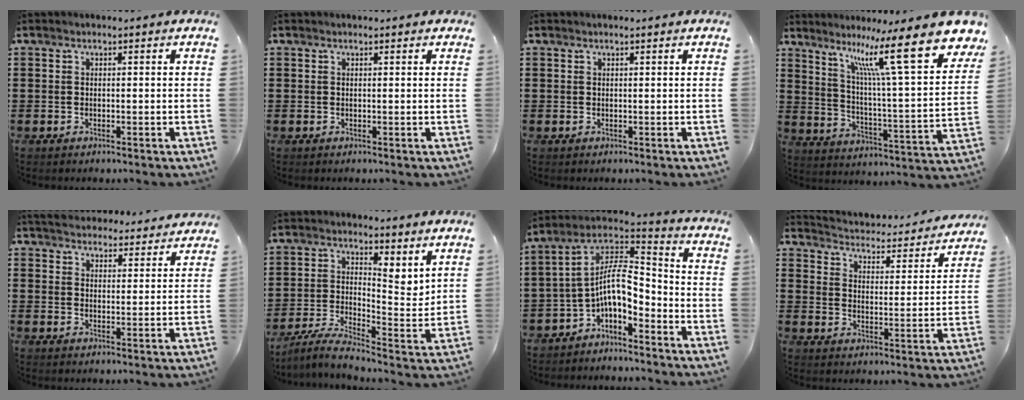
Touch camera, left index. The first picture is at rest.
{"total": 0.0}
{"total": 0.0}
{"total": 16.6, "force": [10.4, 2.0, 12.8], "torque": [-0.236, -0.058, 0.160]}
{"total": 4.4, "force": [4.3, 0.4, 0.3], "torque": [-0.026, -0.024, 0.076]}
{"total": 3.2, "force": [1.3, 1.3, 2.6], "torque": [-0.055, -0.018, 0.015]}
{"total": 8.6, "force": [-3.7, 3.5, 7.0], "torque": [-0.169, -0.014, -0.083]}
{"total": 2.7, "force": [2.7, 0.1, 0.1], "torque": [-0.024, -0.031, 0.036]}